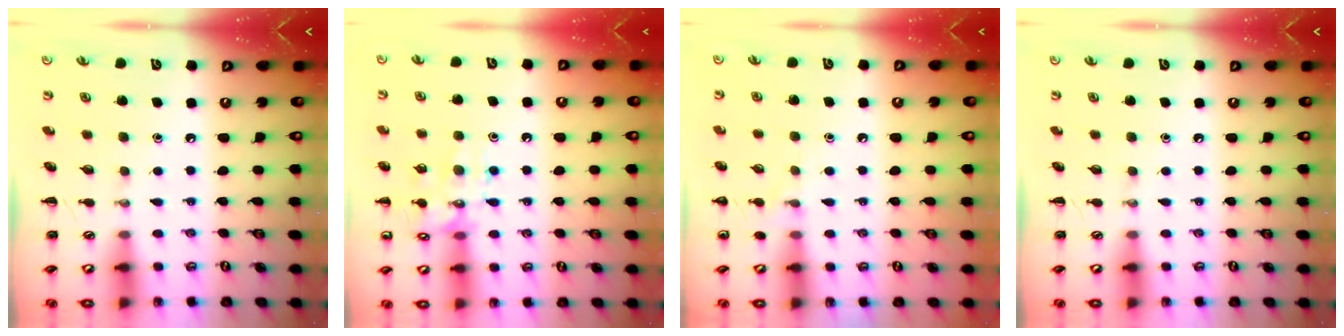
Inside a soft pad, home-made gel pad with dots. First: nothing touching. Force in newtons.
{"total": 12.8, "press": 12.8, "slide": 0.8}
{"total": 5.9, "press": 5.6, "slide": 1.9}
{"total": 0.0}